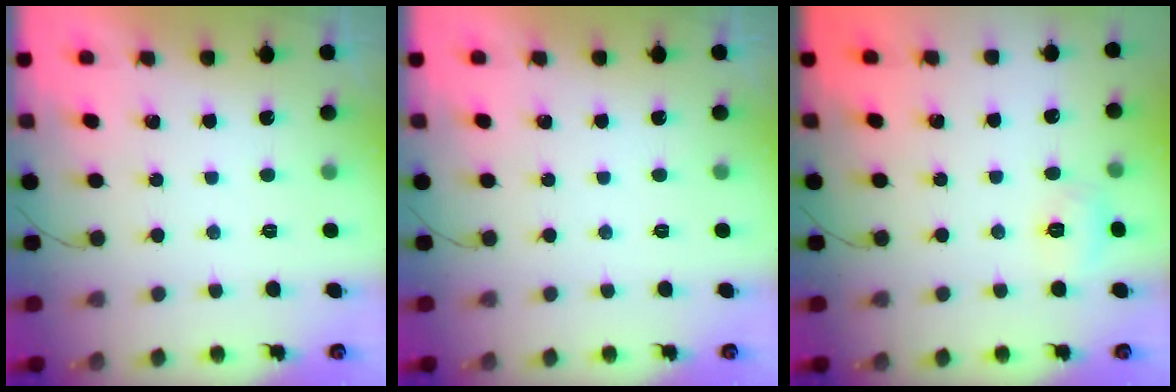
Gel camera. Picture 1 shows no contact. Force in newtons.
{"total": 0.0}
{"total": 5.2, "press": 5.1, "slide": 1.1}